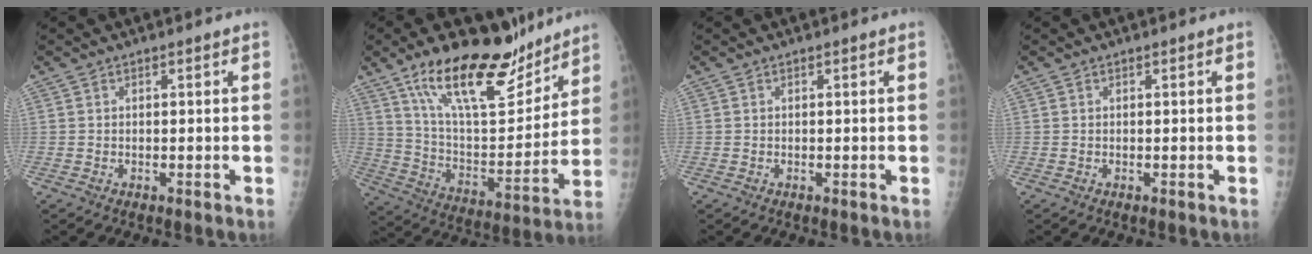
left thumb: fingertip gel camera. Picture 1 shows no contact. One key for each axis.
{"total": 22.1, "fx": 15.5, "fy": 8.3, "fz": 13.3, "tx": -0.175, "ty": -0.079, "tz": 0.266}
{"total": 0.0}
{"total": 0.0}